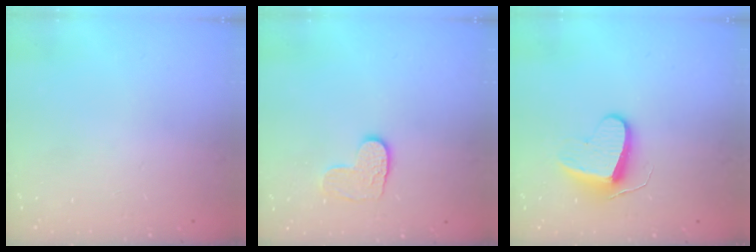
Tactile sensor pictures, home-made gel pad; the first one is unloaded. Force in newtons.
{"total": 6.6, "press": 6.6, "slide": 0.3}
{"total": 9.5, "press": 9.5, "slide": 0.4}